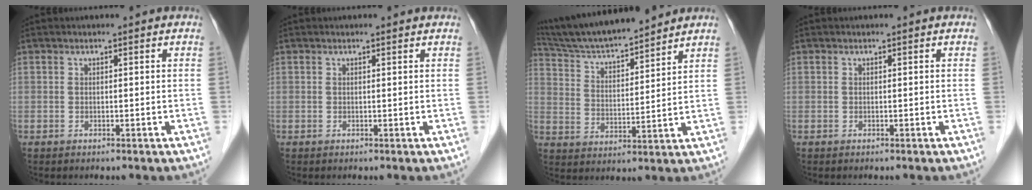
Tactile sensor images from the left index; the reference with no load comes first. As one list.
[{"total": 0.8, "force": [0.8, 0.0, 0.2], "torque": [-0.013, 0.004, 0.008]}, {"total": 14.5, "force": [13.3, 1.1, 5.6], "torque": [-0.102, 0.011, 0.232]}, {"total": 0.0}]